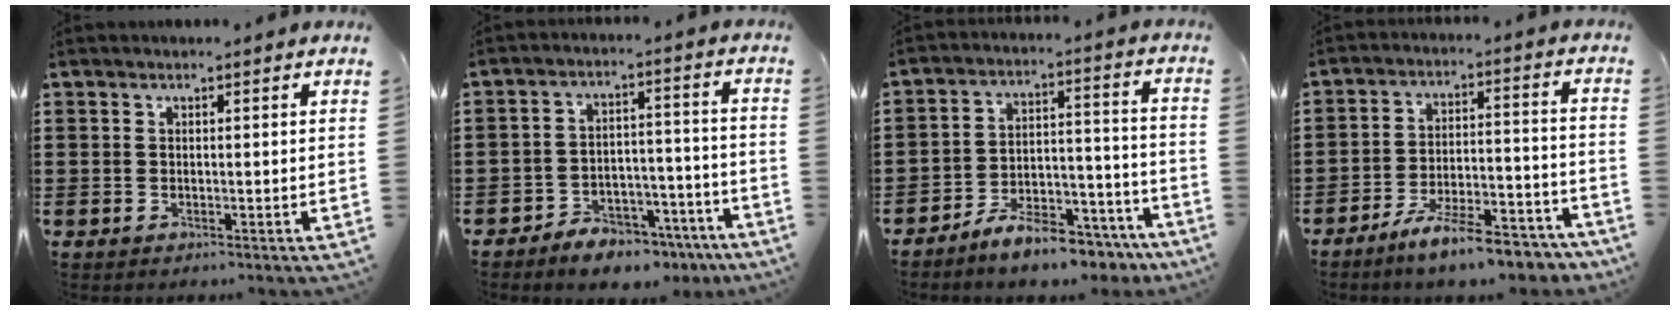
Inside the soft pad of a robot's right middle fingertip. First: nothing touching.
{"total": 5.6, "force": [-5.3, 1.7, 1.0], "torque": [-0.014, 0.021, -0.103]}
{"total": 8.2, "force": [-7.6, 1.6, 2.9], "torque": [-0.040, 0.027, -0.139]}
{"total": 9.9, "force": [-8.5, 1.1, 4.9], "torque": [-0.077, 0.021, -0.158]}